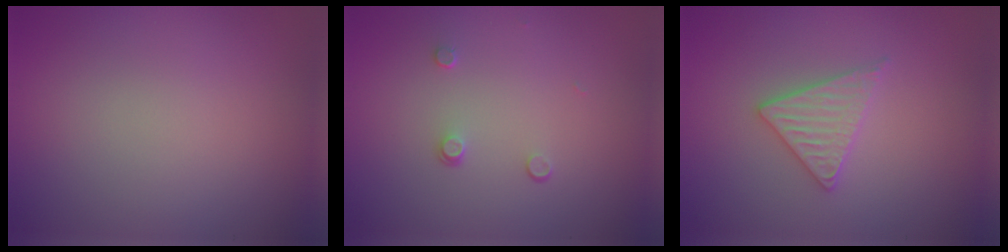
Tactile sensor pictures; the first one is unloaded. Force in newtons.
{"total": 0.9, "press": 0.6, "slide": 0.6}
{"total": 2.6, "press": 2.6, "slide": 0.3}